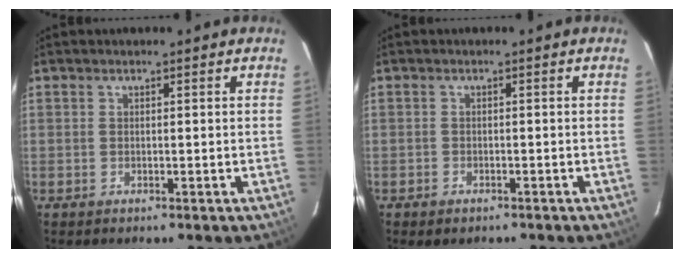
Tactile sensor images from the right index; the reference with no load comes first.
{"total": 2.1, "force": [-1.5, 1.2, 0.8], "torque": [-0.020, -0.007, -0.022]}